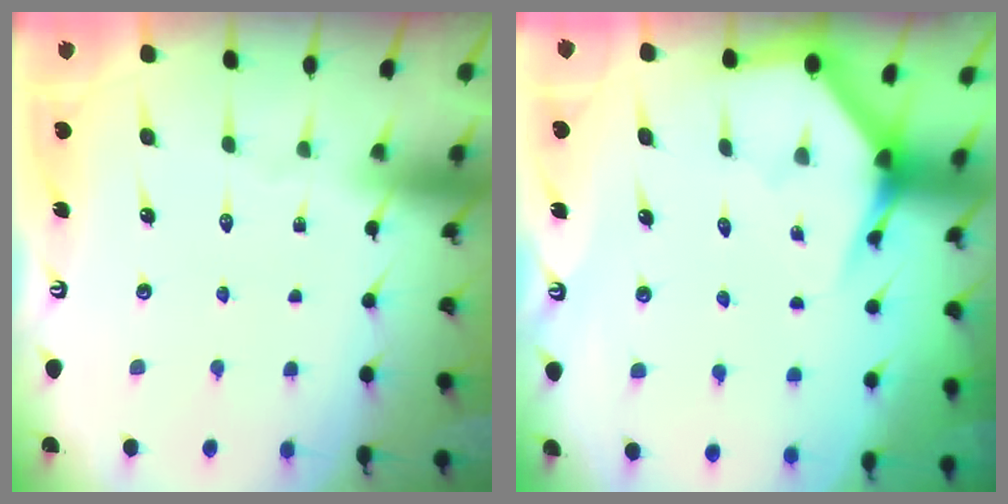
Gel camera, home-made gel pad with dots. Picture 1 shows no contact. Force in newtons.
{"total": 4.0, "press": 4.0, "slide": 0.2}